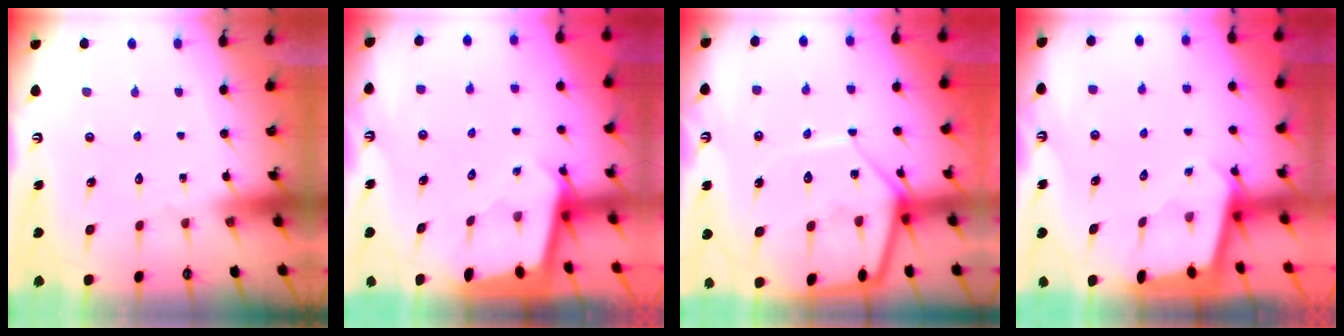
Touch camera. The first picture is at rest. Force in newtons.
{"total": 2.5, "press": 2.5, "slide": 0.1}
{"total": 12.8, "press": 12.8, "slide": 1.1}
{"total": 1.8, "press": 1.8, "slide": 0.2}